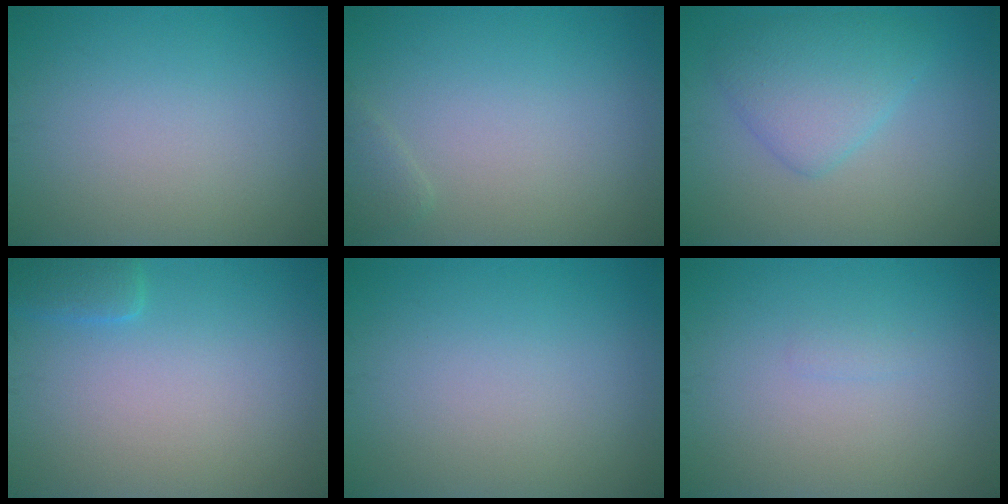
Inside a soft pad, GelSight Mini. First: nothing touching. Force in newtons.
{"total": 0.9, "press": 0.9, "slide": 0.1}
{"total": 3.9, "press": 3.9, "slide": 0.1}
{"total": 1.7, "press": 1.7, "slide": 0.1}
{"total": 0.0}
{"total": 0.5, "press": 0.5, "slide": 0.1}